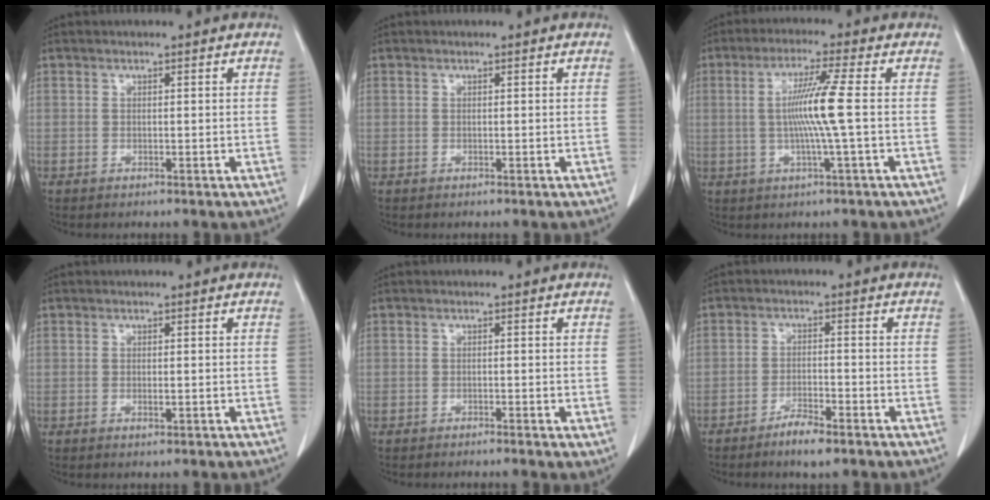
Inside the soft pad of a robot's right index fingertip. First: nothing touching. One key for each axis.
{"total": 0.0}
{"total": 7.7, "fx": 0.0, "fy": -1.6, "fz": 7.5, "tx": -0.146, "ty": 0.000, "tz": 0.001}
{"total": 0.7, "fx": -0.2, "fy": 0.2, "fz": 0.7, "tx": -0.012, "ty": -0.002, "tz": -0.002}
{"total": 1.3, "fx": -1.0, "fy": 0.0, "fz": 0.9, "tx": -0.013, "ty": -0.001, "tz": -0.016}
{"total": 4.4, "fx": -3.2, "fy": 0.6, "fz": 2.9, "tx": -0.054, "ty": -0.003, "tz": -0.055}